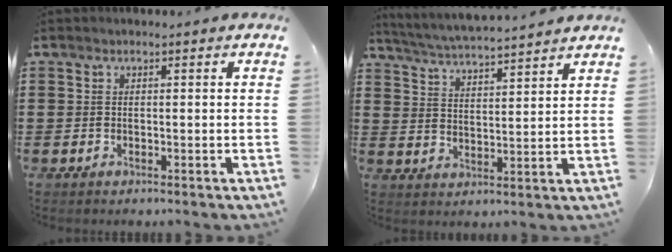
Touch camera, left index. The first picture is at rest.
{"total": 4.6, "force": [4.5, -0.6, 0.9], "torque": [-0.038, -0.029, 0.075]}